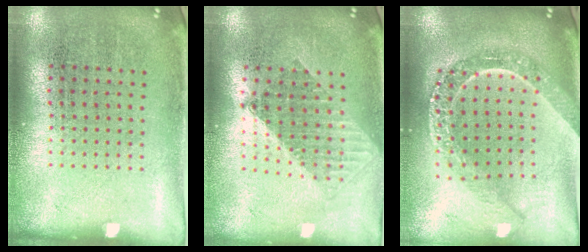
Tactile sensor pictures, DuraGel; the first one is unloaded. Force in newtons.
{"total": 1.6, "press": 1.3, "slide": 1.0}
{"total": 2.4, "press": 2.0, "slide": 1.3}